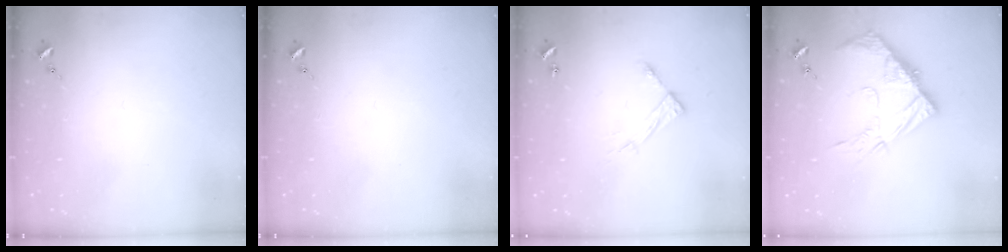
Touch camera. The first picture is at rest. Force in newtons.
{"total": 0.0}
{"total": 8.1, "press": 8.1, "slide": 0.6}
{"total": 13.4, "press": 13.4, "slide": 1.0}